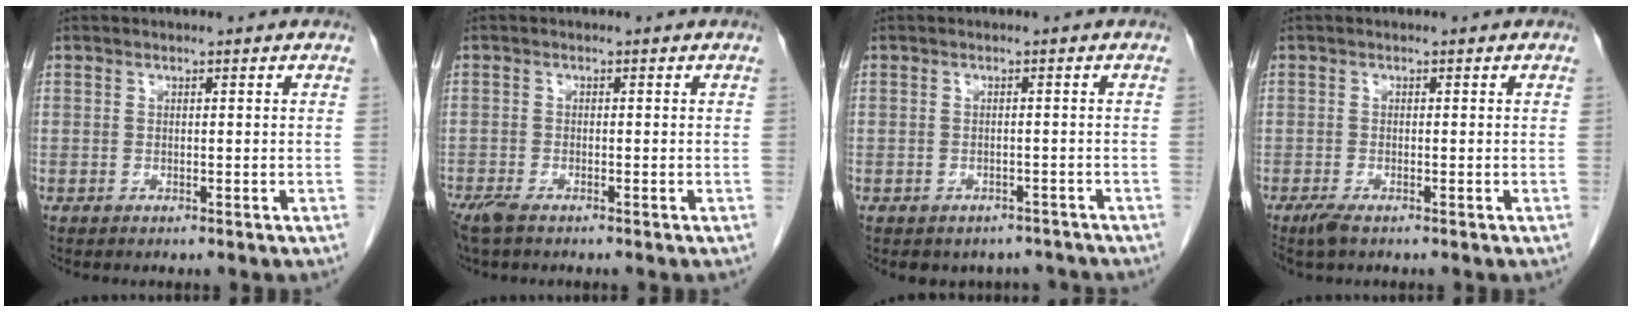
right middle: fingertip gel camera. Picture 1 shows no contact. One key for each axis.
{"total": 2.8, "fx": -2.2, "fy": 0.6, "fz": 1.7, "tx": -0.041, "ty": -0.010, "tz": -0.042}
{"total": 5.0, "fx": -4.3, "fy": 2.5, "fz": 0.2, "tx": 0.011, "ty": 0.012, "tz": -0.048}
{"total": 1.9, "fx": -1.3, "fy": 0.2, "fz": 1.3, "tx": -0.033, "ty": -0.008, "tz": -0.026}